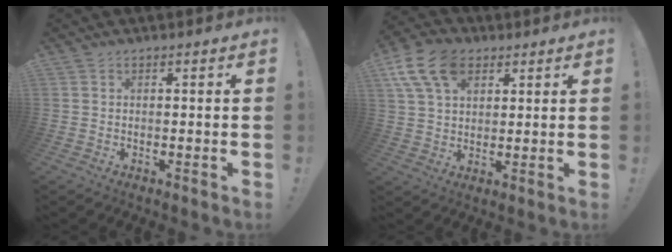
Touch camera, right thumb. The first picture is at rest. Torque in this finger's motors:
{"motor_torque": [0.73, 0.73, 0.18, 0.09, 0.11]}